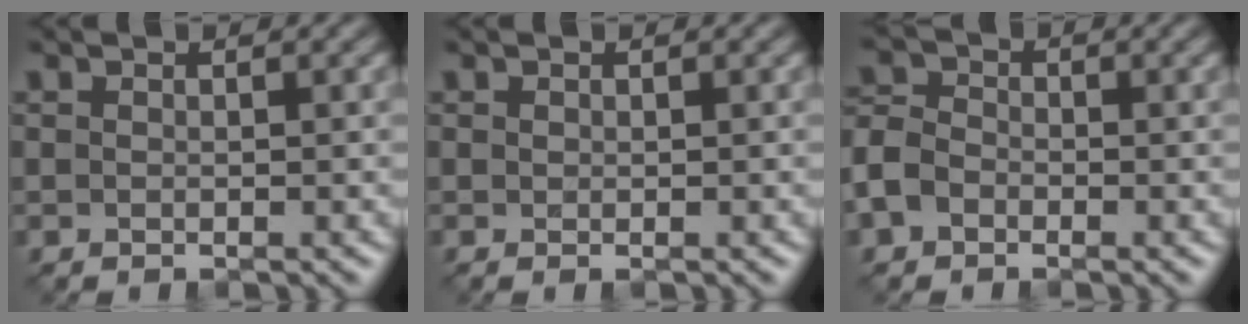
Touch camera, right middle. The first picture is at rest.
{"total": 0.0}
{"total": 3.4, "force": [-1.5, 2.6, 1.6], "torque": [-0.040, 0.005, -0.044]}